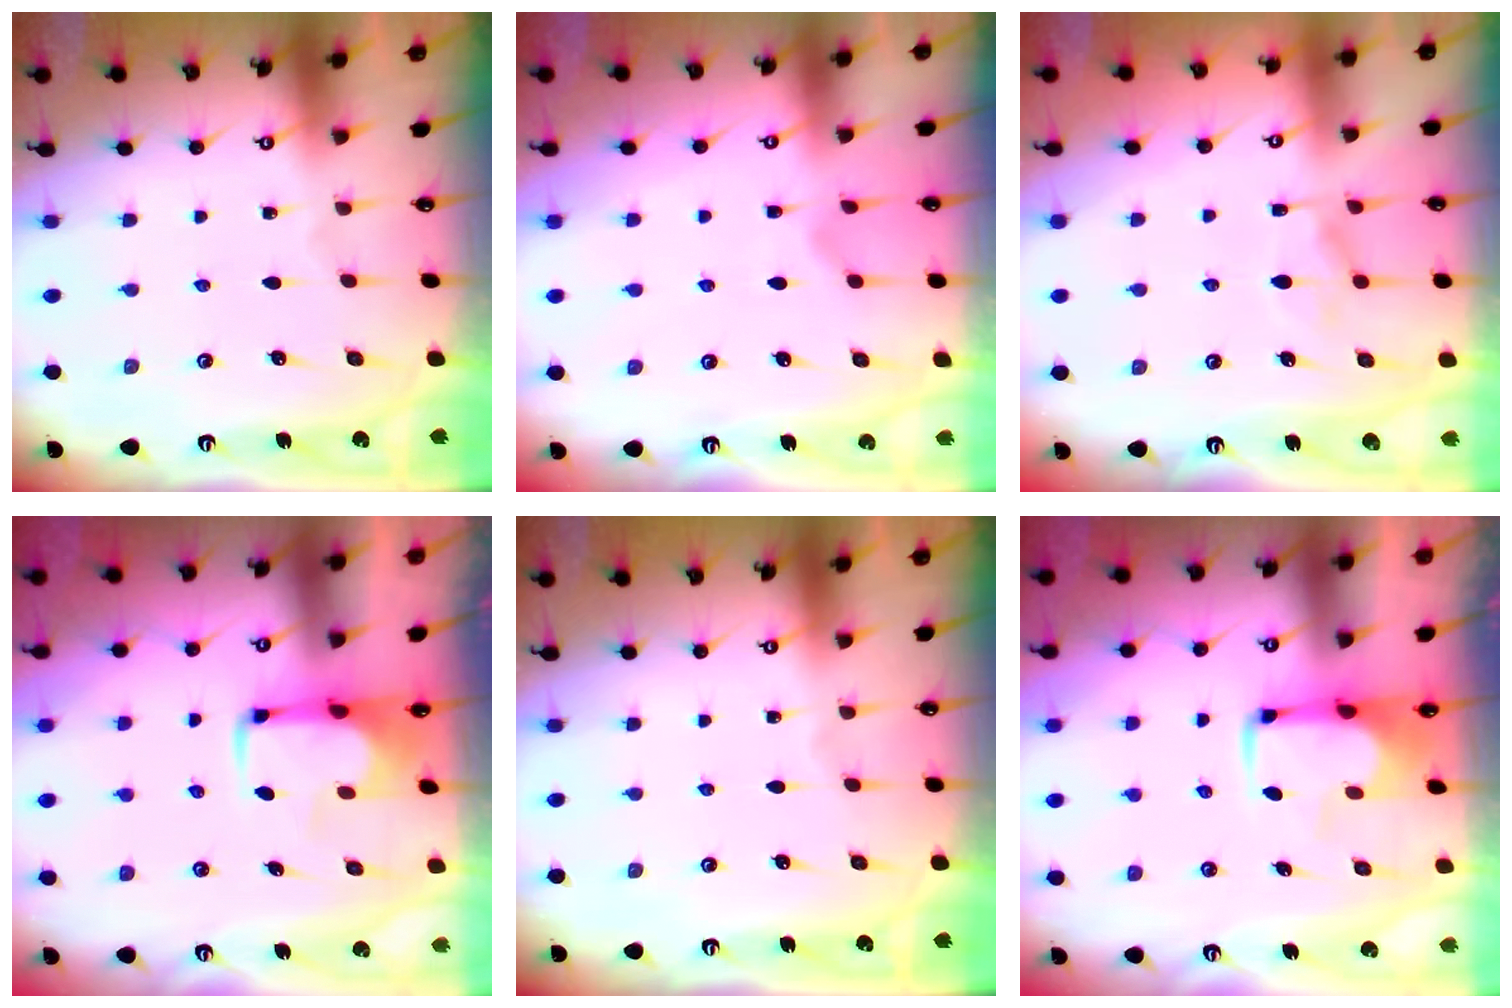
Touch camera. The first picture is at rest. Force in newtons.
{"total": 0.7, "press": 0.4, "slide": 0.6}
{"total": 1.6, "press": 0.4, "slide": 1.6}
{"total": 1.7, "press": 1.6, "slide": 0.4}
{"total": 0.0}
{"total": 1.7, "press": 1.6, "slide": 0.5}